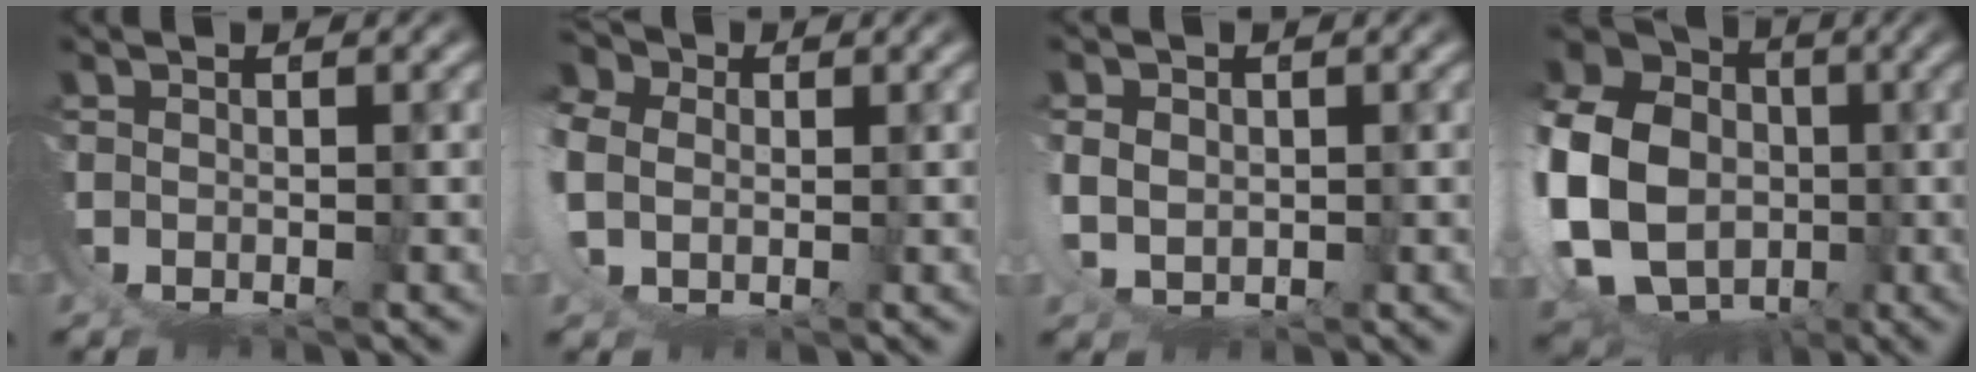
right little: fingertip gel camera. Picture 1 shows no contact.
{"total": 4.5, "force": [1.9, 2.9, 2.9], "torque": [-0.074, -0.004, 0.033]}
{"total": 2.3, "force": [0.7, 1.4, 1.7], "torque": [-0.042, -0.014, 0.027]}
{"total": 19.0, "force": [-0.5, 16.2, 9.9], "torque": [-0.245, -0.046, -0.014]}